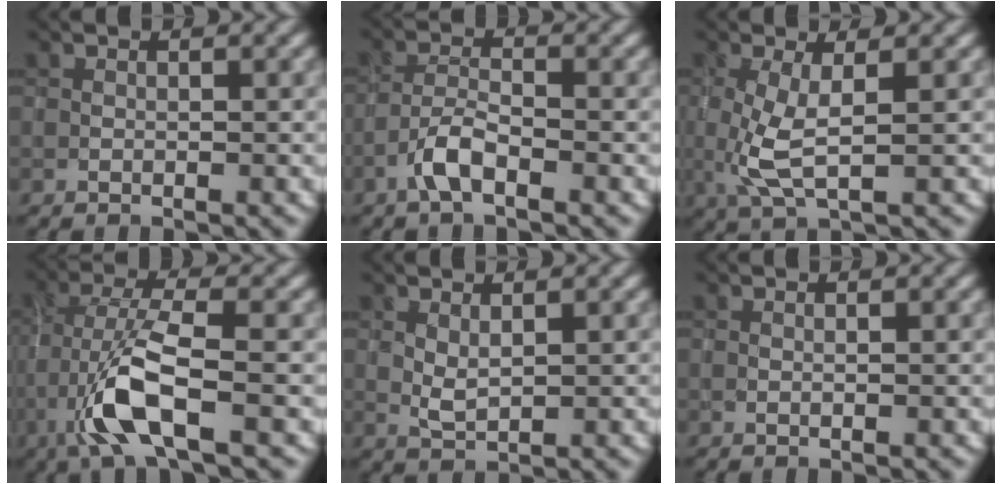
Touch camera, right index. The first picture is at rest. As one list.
[{"total": 3.0, "force": [-1.8, 0.8, 2.2], "torque": [-0.047, 0.005, -0.043]}, {"total": 3.8, "force": [0.1, 1.1, 3.6], "torque": [-0.088, -0.005, 0.002]}, {"total": 6.4, "force": [-2.8, 1.7, 5.5], "torque": [-0.118, 0.004, -0.059]}, {"total": 1.5, "force": [0.5, 0.7, 1.2], "torque": [-0.030, -0.003, 0.015]}, {"total": 0.0}]